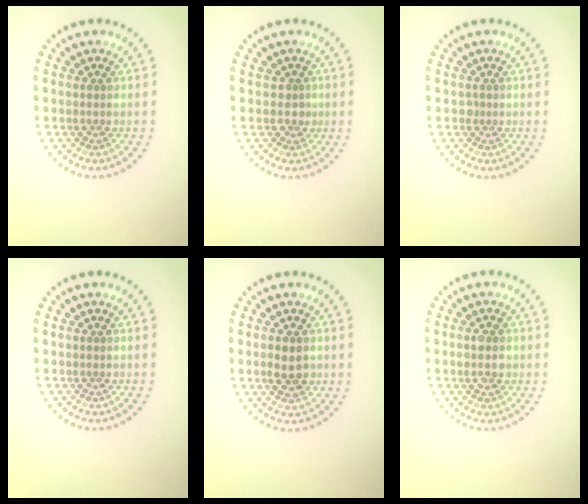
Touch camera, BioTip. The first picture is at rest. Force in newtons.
{"total": 1.0, "press": 0.6, "slide": 0.7}
{"total": 0.5, "press": 0.4, "slide": 0.4}
{"total": 0.0}
{"total": 2.6, "press": 2.6, "slide": 0.1}
{"total": 2.4, "press": 2.4, "slide": 0.1}